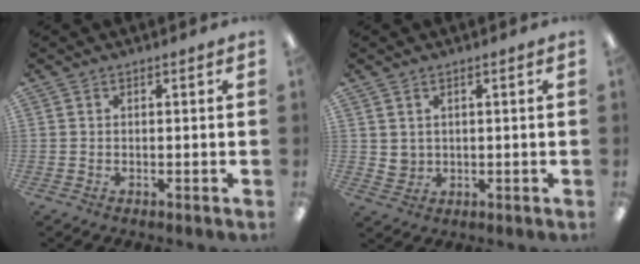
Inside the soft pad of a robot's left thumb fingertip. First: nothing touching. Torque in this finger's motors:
{"motor_torque": [-0.35, -0.08, 0.07, -0.08, 0.05]}